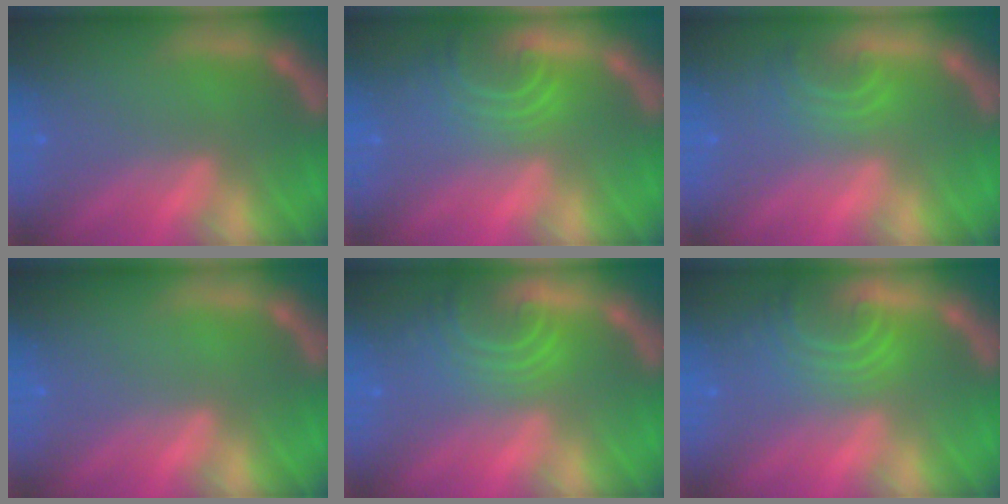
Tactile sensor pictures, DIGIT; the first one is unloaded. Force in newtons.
{"total": 5.1}
{"total": 2.9}
{"total": 0.0}
{"total": 5.5}
{"total": 5.5}